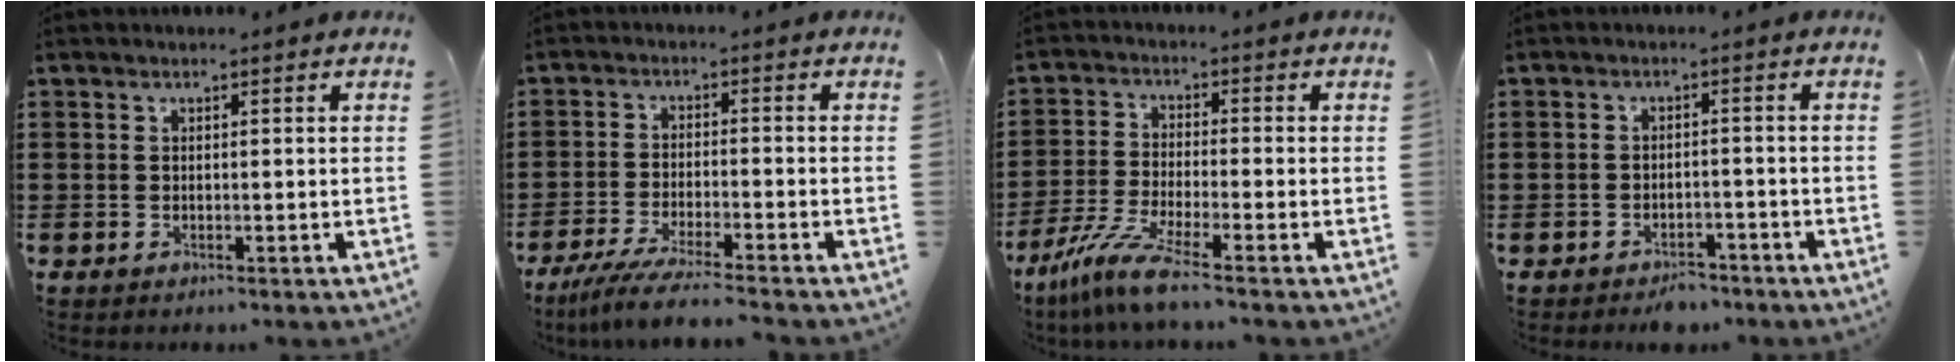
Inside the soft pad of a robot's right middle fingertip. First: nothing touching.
{"total": 5.3, "force": [-4.6, -0.4, 2.5], "torque": [-0.060, -0.022, -0.091]}
{"total": 6.6, "force": [-5.0, 0.0, 4.4], "torque": [-0.104, -0.021, -0.099]}
{"total": 2.5, "force": [-2.4, 0.7, -0.1], "torque": [-0.004, 0.002, -0.052]}